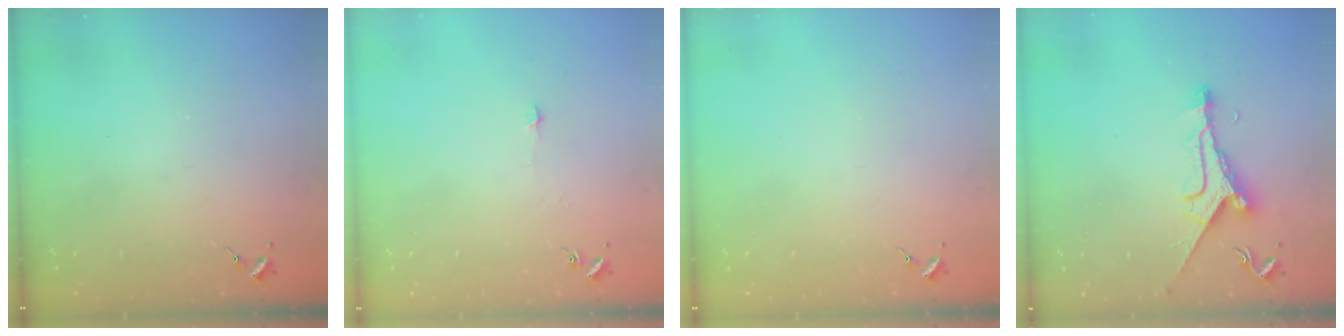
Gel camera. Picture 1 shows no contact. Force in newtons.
{"total": 2.7, "press": 2.6, "slide": 0.3}
{"total": 0.0}
{"total": 9.8, "press": 9.8, "slide": 0.4}